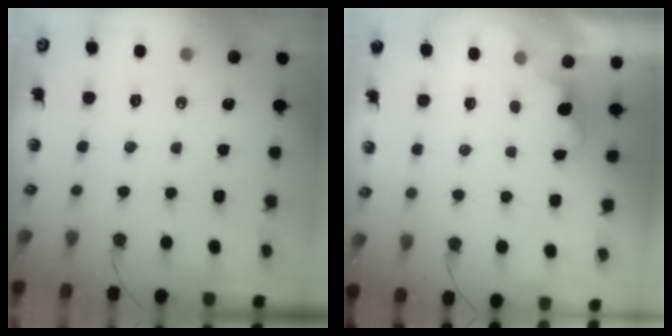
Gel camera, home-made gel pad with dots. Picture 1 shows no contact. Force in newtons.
{"total": 1.1, "press": 0.8, "slide": 0.8}